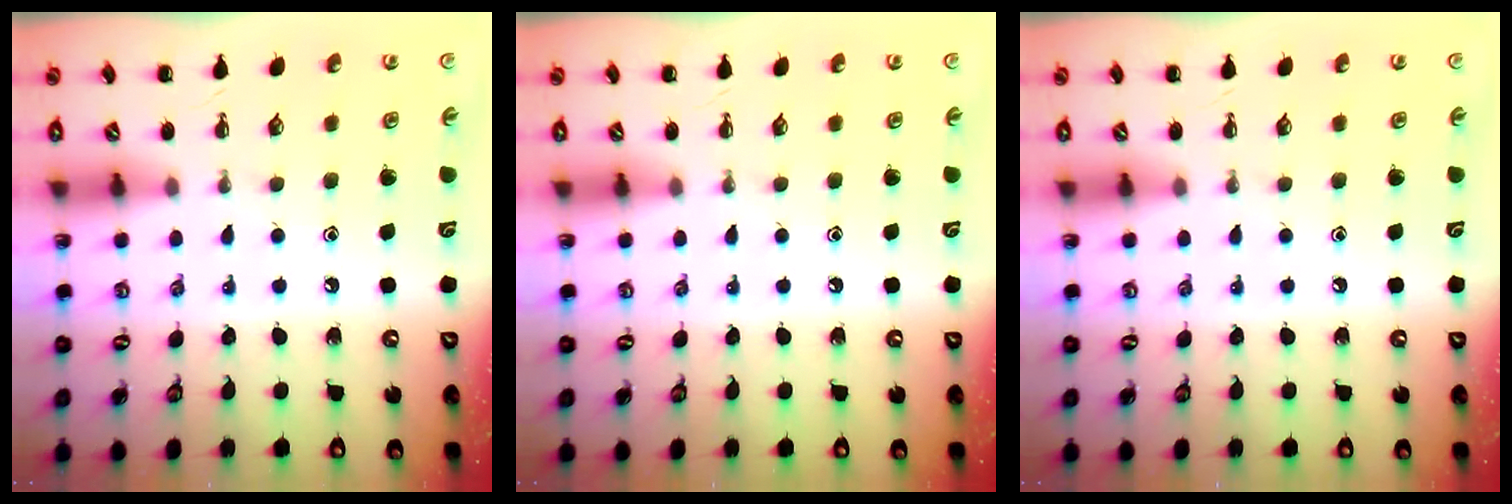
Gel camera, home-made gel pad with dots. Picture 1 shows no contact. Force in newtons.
{"total": 0.0}
{"total": 0.0}